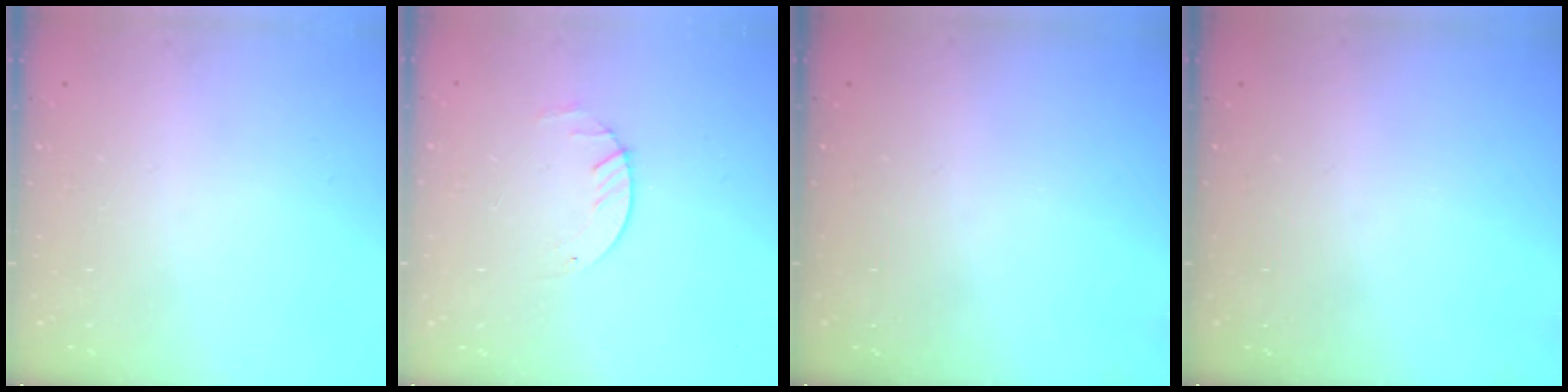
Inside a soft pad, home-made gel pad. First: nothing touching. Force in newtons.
{"total": 1.4, "press": 1.4, "slide": 0.2}
{"total": 0.0}
{"total": 0.0}